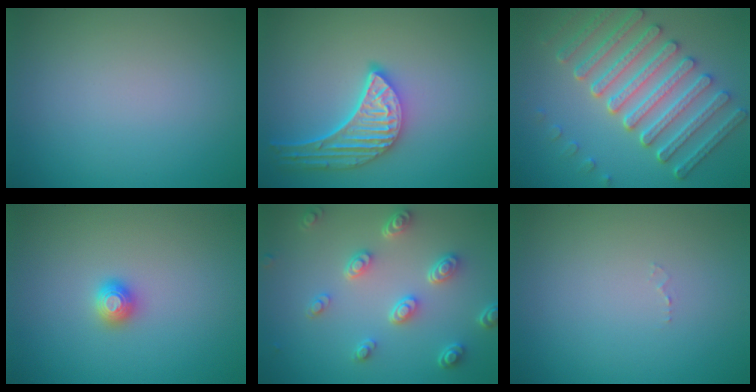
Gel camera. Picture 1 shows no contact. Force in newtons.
{"total": 5.5, "press": 4.4, "slide": 3.3}
{"total": 7.7, "press": 6.1, "slide": 4.8}
{"total": 1.5, "press": 1.5, "slide": 0.2}
{"total": 4.5, "press": 3.4, "slide": 2.9}
{"total": 0.5, "press": 0.5, "slide": 0.1}